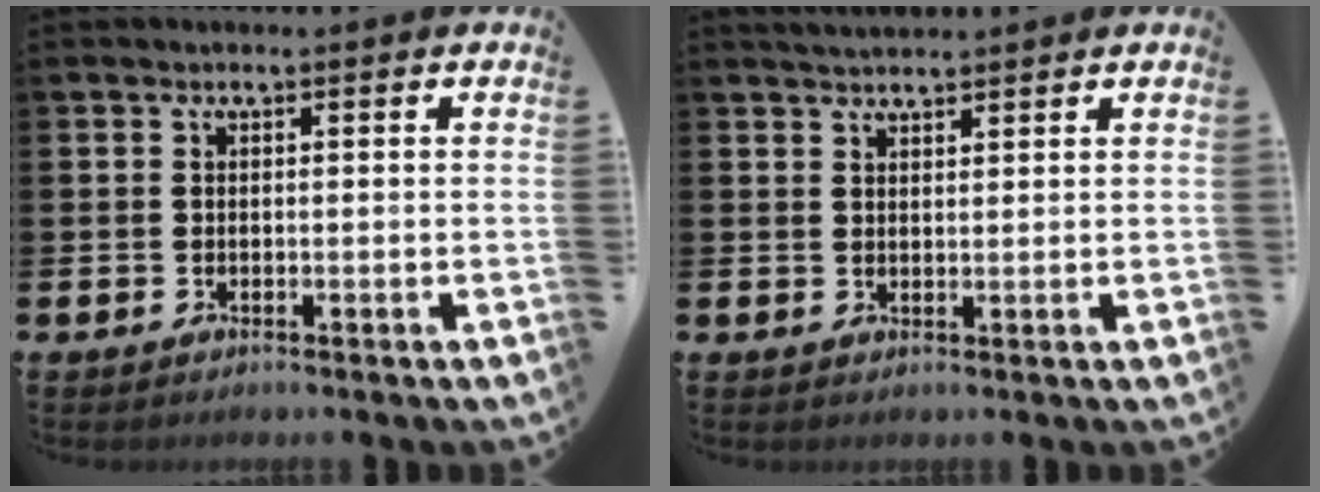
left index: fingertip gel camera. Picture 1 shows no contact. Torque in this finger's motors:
{"motor_torque": [-0.08, -0.08, 0.00, 0.02]}